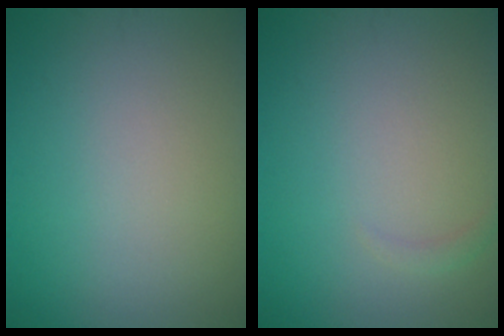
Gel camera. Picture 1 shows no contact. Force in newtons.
{"total": 0.7, "press": 0.7, "slide": 0.2}